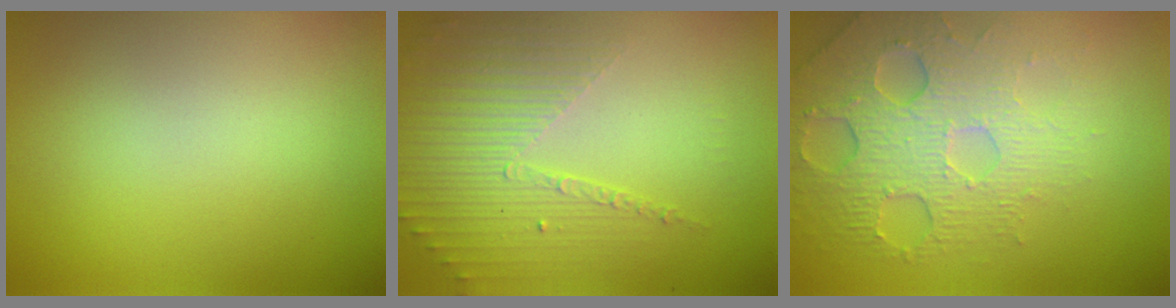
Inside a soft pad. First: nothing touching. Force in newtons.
{"total": 5.2, "press": 3.2, "slide": 4.0}
{"total": 6.4, "press": 4.7, "slide": 4.3}